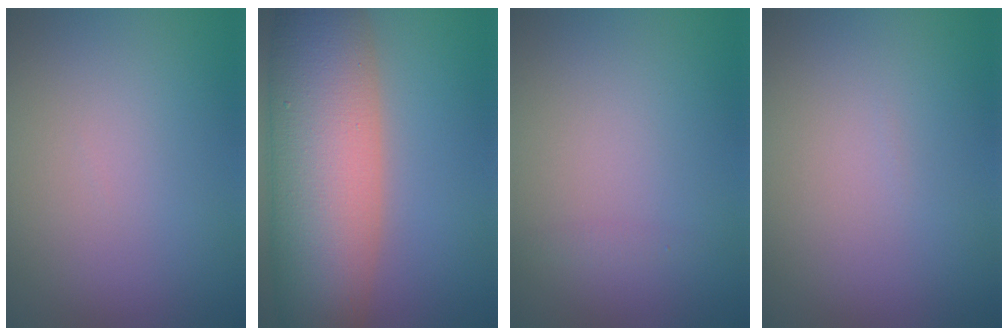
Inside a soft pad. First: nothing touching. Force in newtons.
{"total": 13.4, "press": 13.4, "slide": 0.6}
{"total": 0.6, "press": 0.6, "slide": 0.1}
{"total": 0.0}